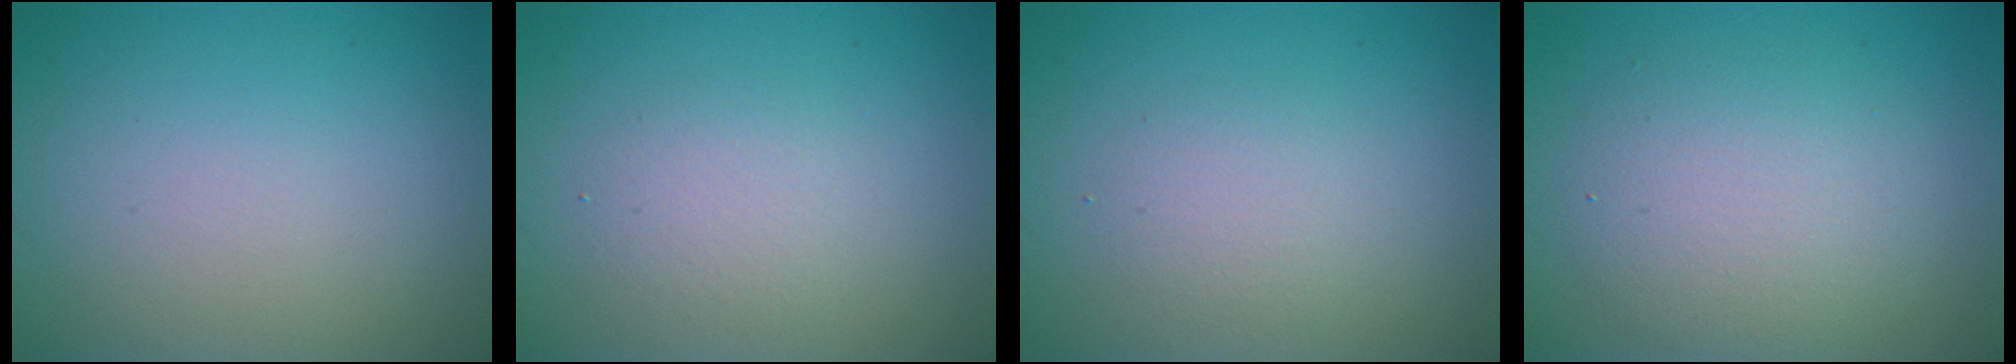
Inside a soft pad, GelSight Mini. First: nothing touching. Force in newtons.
{"total": 2.2, "press": 2.2, "slide": 0.3}
{"total": 1.7, "press": 1.7, "slide": 0.0}
{"total": 4.6, "press": 4.6, "slide": 0.4}